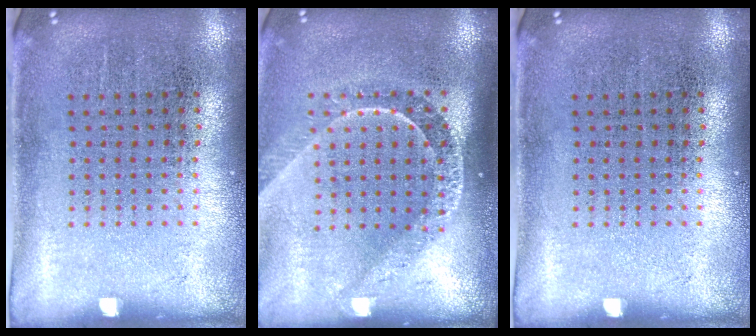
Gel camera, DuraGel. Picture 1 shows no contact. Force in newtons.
{"total": 2.1, "press": 1.6, "slide": 1.3}
{"total": 0.0}